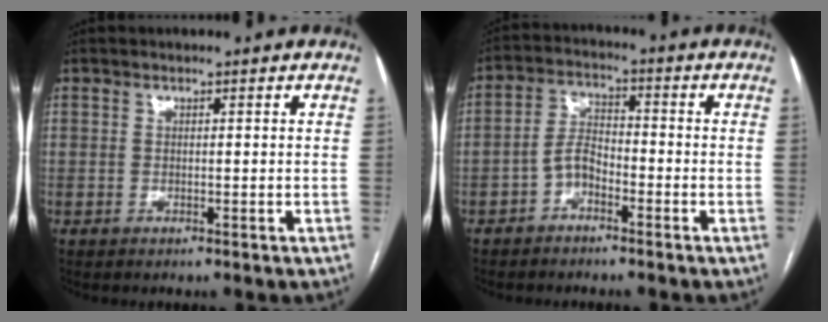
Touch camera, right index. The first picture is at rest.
{"total": 4.4, "force": [-2.3, 2.3, 2.8], "torque": [-0.058, 0.013, -0.048]}